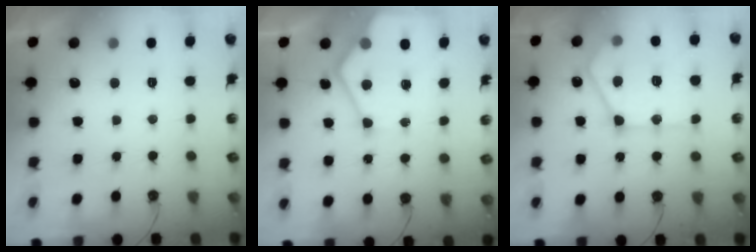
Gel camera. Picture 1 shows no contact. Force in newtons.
{"total": 15.8, "press": 15.7, "slide": 1.6}
{"total": 19.4, "press": 19.3, "slide": 1.7}